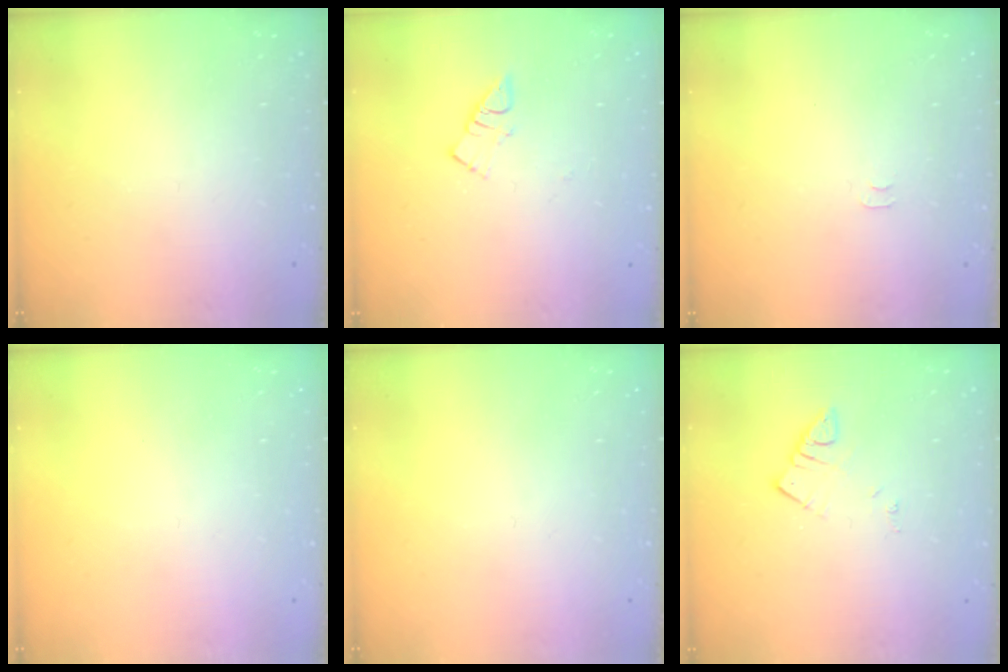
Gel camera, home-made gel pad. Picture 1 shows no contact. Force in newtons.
{"total": 3.9, "press": 3.9, "slide": 0.5}
{"total": 3.1, "press": 3.0, "slide": 0.5}
{"total": 0.0}
{"total": 0.0}
{"total": 3.5, "press": 3.5, "slide": 0.4}